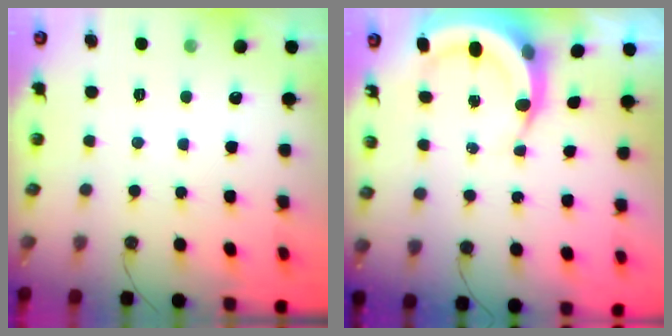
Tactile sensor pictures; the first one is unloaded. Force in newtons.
{"total": 6.7, "press": 6.7, "slide": 1.0}